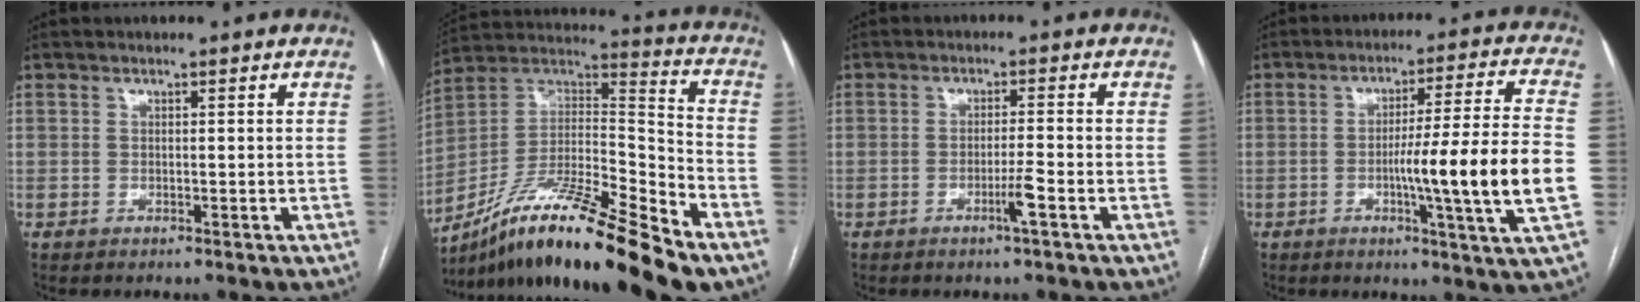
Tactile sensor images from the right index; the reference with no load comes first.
{"total": 20.2, "force": [-15.4, 1.3, 13.0], "torque": [-0.234, 0.002, -0.271]}
{"total": 2.9, "force": [-1.5, -0.6, 2.4], "torque": [-0.042, -0.005, -0.027]}
{"total": 15.2, "force": [-2.8, -1.5, 14.8], "torque": [-0.233, -0.009, -0.050]}